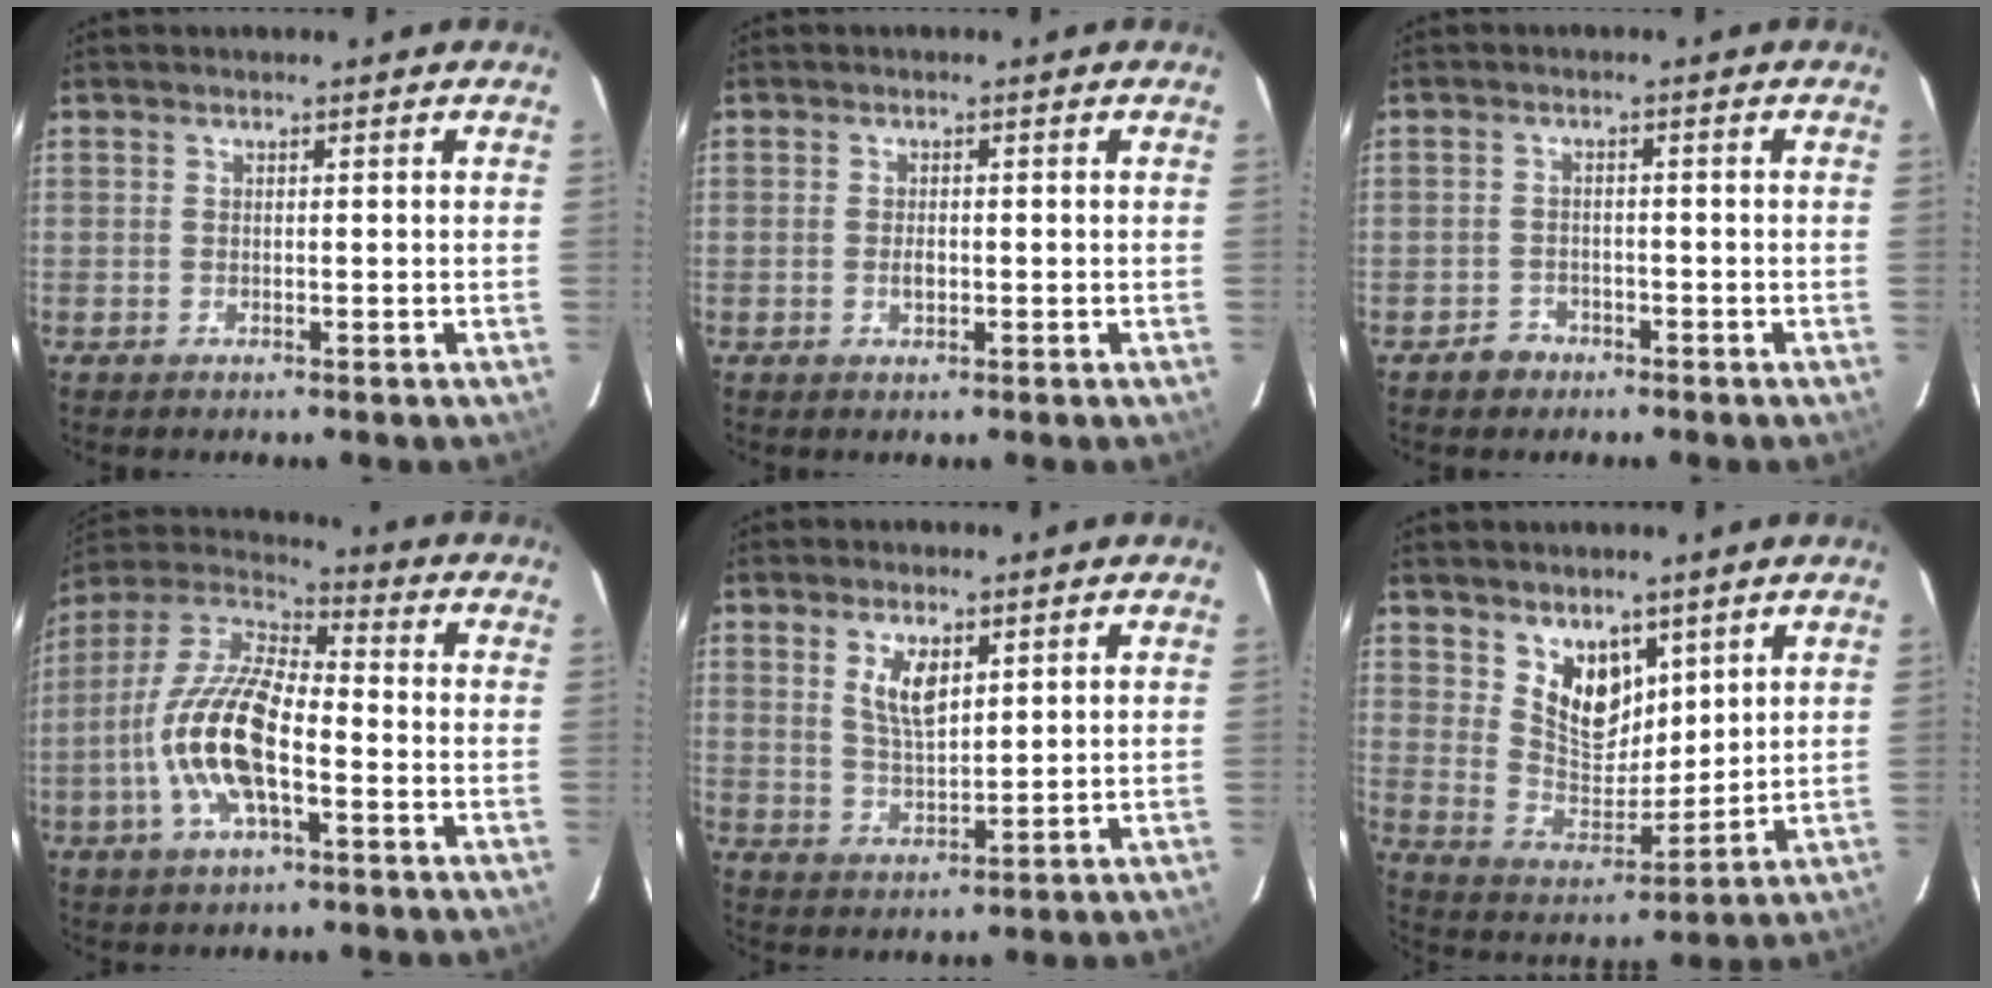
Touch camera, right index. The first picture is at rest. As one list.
[{"total": 1.8, "force": [-0.4, 1.1, 1.4], "torque": [-0.025, 0.001, -0.007]}, {"total": 3.1, "force": [-2.0, 2.4, 0.2], "torque": [-0.009, 0.011, -0.031]}, {"total": 16.0, "force": [-4.5, 6.1, 14.1], "torque": [-0.289, 0.000, -0.093]}, {"total": 6.4, "force": [2.8, 2.8, 5.0], "torque": [-0.091, -0.001, 0.059]}, {"total": 10.0, "force": [6.0, 6.1, 5.3], "torque": [-0.085, -0.007, 0.123]}]